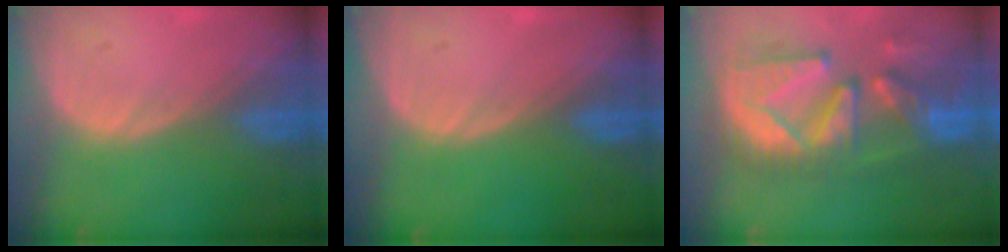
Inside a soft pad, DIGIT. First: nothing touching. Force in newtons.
{"total": 0.0}
{"total": 12.1, "press": 11.0, "slide": 5.1}